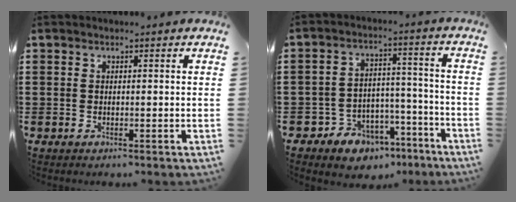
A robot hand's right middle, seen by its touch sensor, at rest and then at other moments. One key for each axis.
{"total": 6.1, "fx": -5.0, "fy": 3.4, "fz": 0.7, "tx": -0.024, "ty": 0.027, "tz": -0.099}